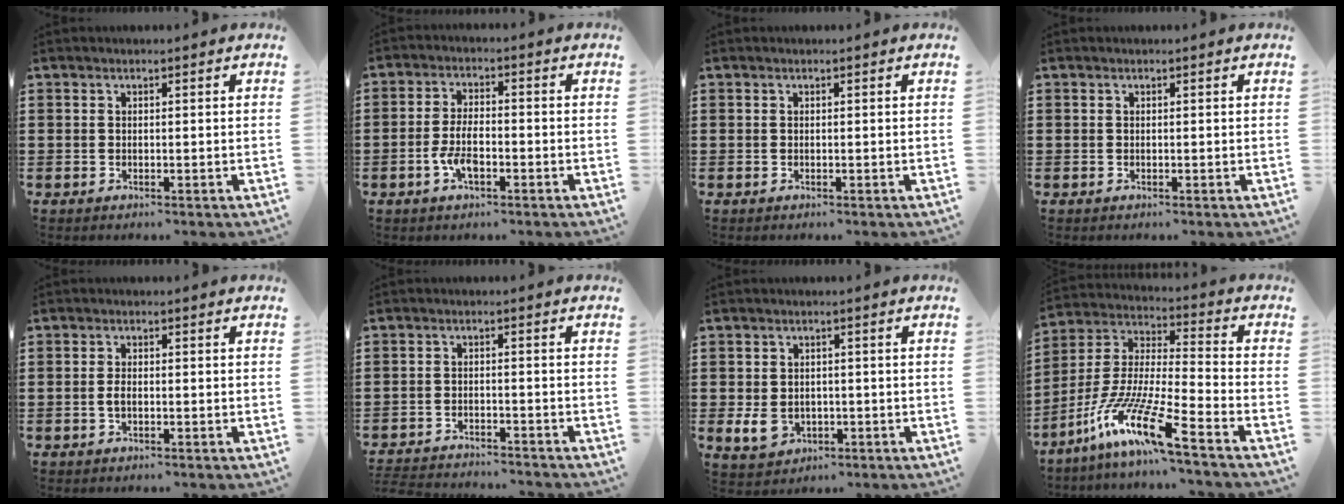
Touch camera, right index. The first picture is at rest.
{"total": 5.2, "force": [-1.9, 2.3, 4.2], "torque": [-0.099, -0.001, -0.042]}
{"total": 0.0}
{"total": 0.0}
{"total": 1.8, "force": [-0.4, 0.7, 1.5], "torque": [-0.038, -0.002, -0.010]}
{"total": 2.9, "force": [-2.9, -0.1, -0.1], "torque": [-0.004, -0.002, -0.062]}
{"total": 4.0, "force": [-1.1, 3.1, 2.2], "torque": [-0.059, -0.002, -0.023]}
{"total": 12.8, "force": [-9.4, 0.0, 8.6], "torque": [-0.193, -0.012, -0.190]}